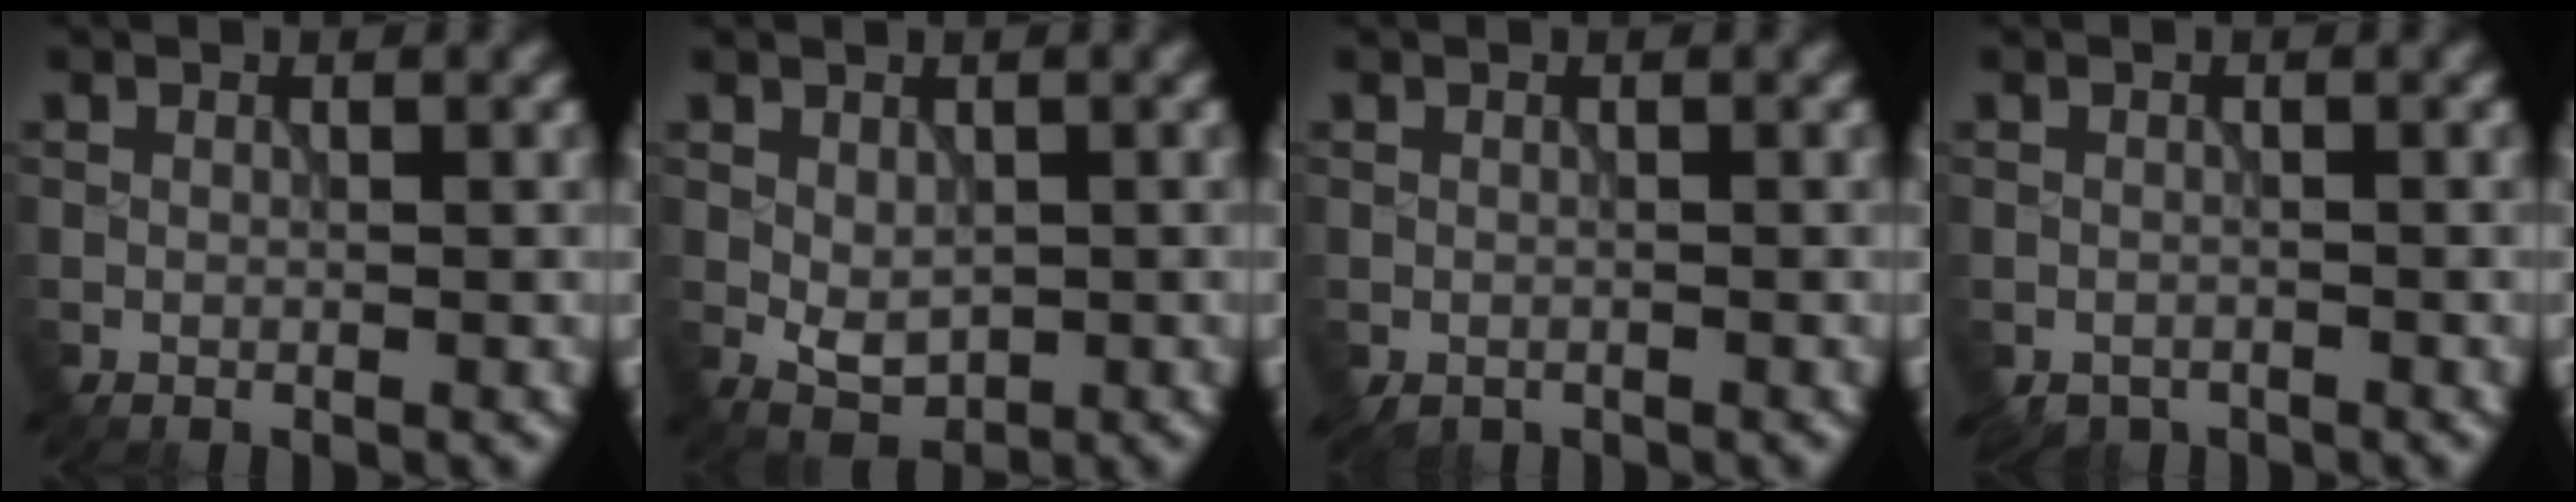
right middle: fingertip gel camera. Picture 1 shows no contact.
{"total": 2.6, "force": [0.0, 1.7, 2.0], "torque": [-0.034, -0.006, 0.006]}
{"total": 0.8, "force": [-0.5, 0.5, 0.2], "torque": [-0.004, -0.006, -0.010]}
{"total": 1.2, "force": [-1.0, 0.7, 0.1], "torque": [0.000, -0.005, -0.020]}